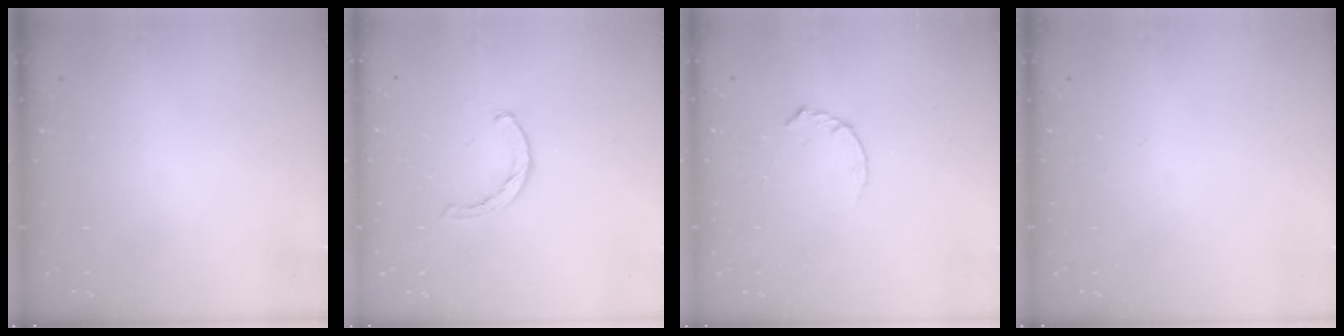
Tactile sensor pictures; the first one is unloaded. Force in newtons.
{"total": 1.1, "press": 1.1, "slide": 0.2}
{"total": 2.8, "press": 2.8, "slide": 0.4}
{"total": 0.0}